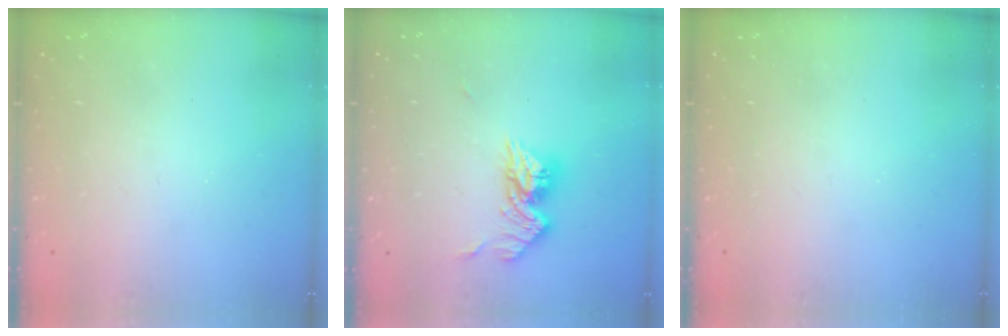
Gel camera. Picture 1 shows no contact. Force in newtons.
{"total": 10.9, "press": 10.9, "slide": 0.9}
{"total": 0.0}